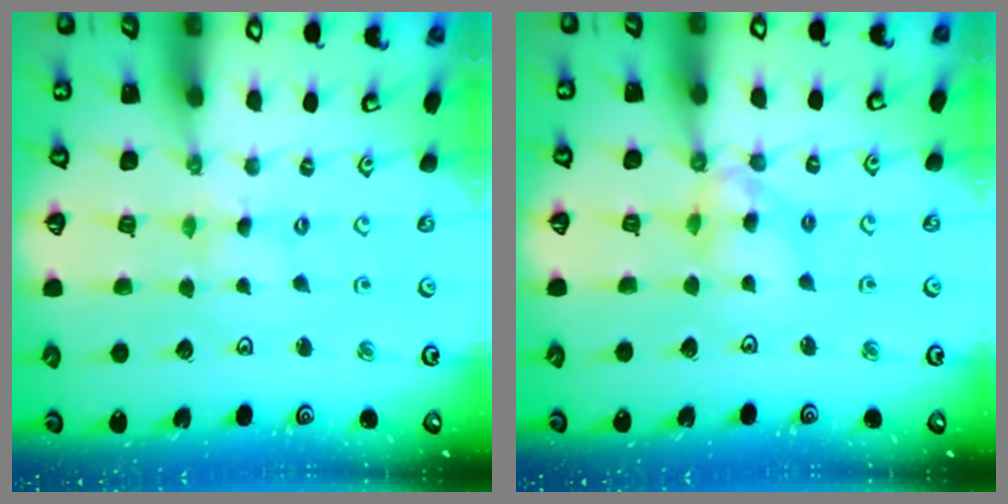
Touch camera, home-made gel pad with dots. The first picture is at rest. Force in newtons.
{"total": 8.9, "press": 8.8, "slide": 0.7}